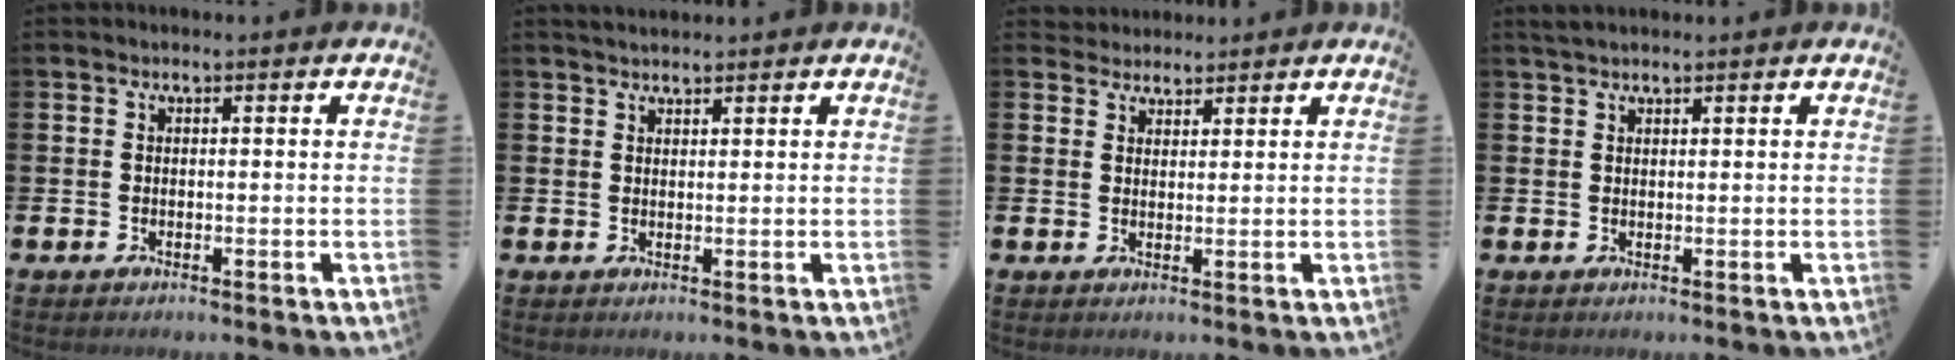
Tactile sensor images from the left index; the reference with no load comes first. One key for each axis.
{"total": 1.7, "fx": 1.7, "fy": 0.4, "fz": 0.3, "tx": 0.001, "ty": -0.003, "tz": 0.029}
{"total": 2.8, "fx": 2.6, "fy": 1.1, "fz": -0.3, "tx": -0.001, "ty": -0.004, "tz": 0.048}
{"total": 1.7, "fx": 1.5, "fy": 0.4, "fz": 0.6, "tx": -0.012, "ty": 0.004, "tz": 0.028}